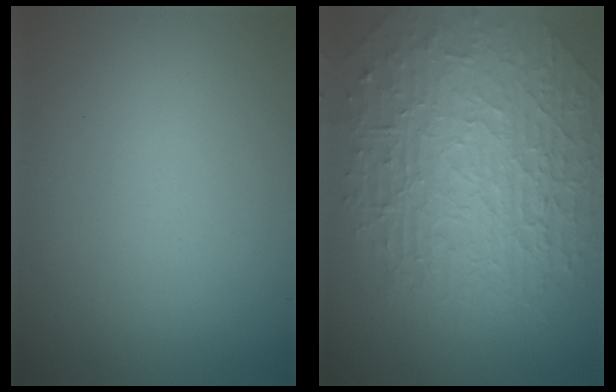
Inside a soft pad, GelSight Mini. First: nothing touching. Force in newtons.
{"total": 10.1, "press": 6.5, "slide": 7.7}